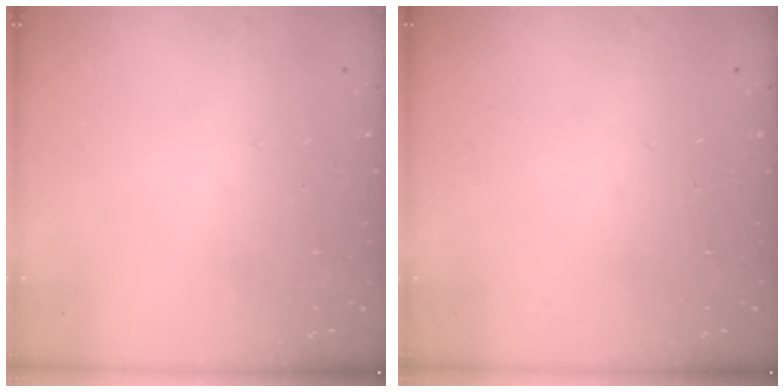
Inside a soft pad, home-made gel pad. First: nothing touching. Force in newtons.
{"total": 0.0}